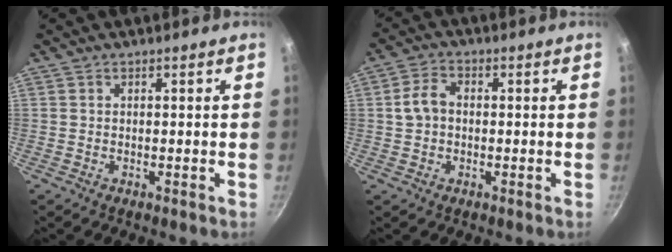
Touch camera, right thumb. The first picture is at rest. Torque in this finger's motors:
{"motor_torque": [-0.35, 0.40, 0.65, -0.21, 0.04]}